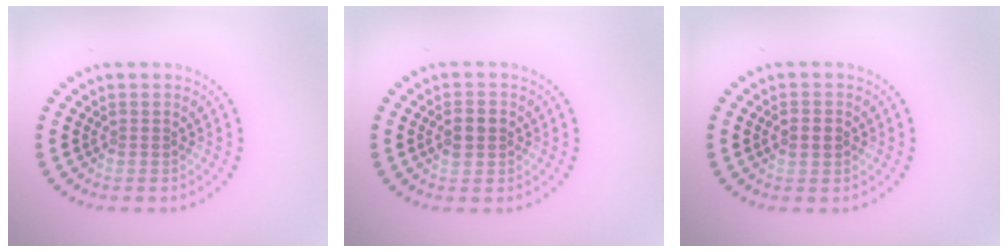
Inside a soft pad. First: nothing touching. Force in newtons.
{"total": 2.5, "press": 2.5, "slide": 0.2}
{"total": 2.2, "press": 2.2, "slide": 0.1}